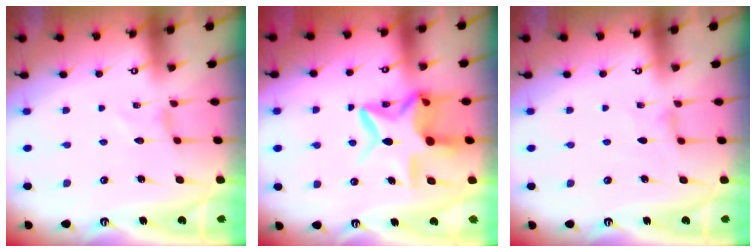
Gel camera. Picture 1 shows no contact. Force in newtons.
{"total": 15.2, "press": 15.1, "slide": 1.8}
{"total": 2.3, "press": 2.2, "slide": 0.6}